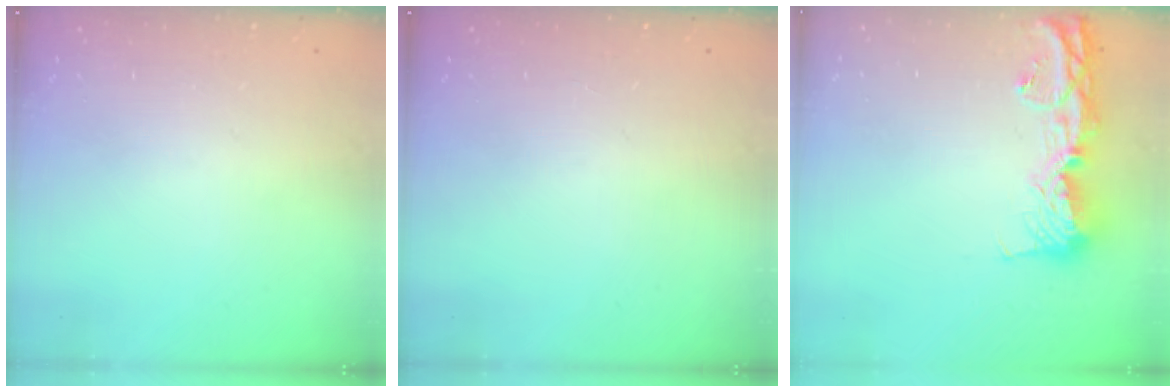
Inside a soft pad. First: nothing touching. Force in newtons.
{"total": 0.0}
{"total": 14.4, "press": 14.3, "slide": 1.5}